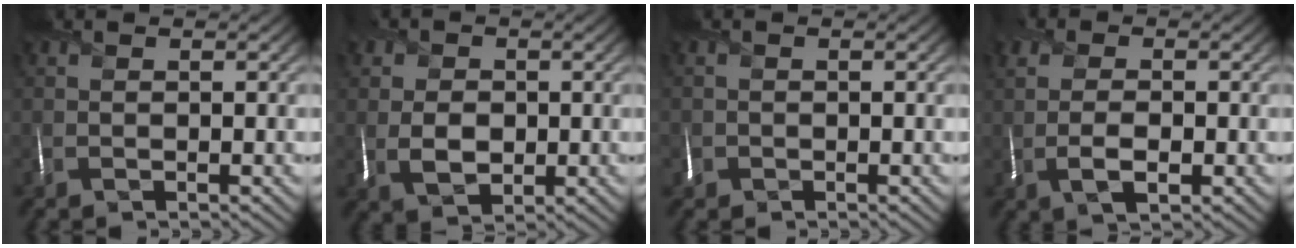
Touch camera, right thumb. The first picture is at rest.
{"total": 5.1, "force": [0.0, 4.2, 3.0], "torque": [-0.062, -0.002, -0.005]}
{"total": 1.3, "force": [-0.5, 1.2, 0.0], "torque": [0.009, -0.005, -0.014]}
{"total": 4.3, "force": [-0.6, 2.5, 3.5], "torque": [-0.072, 0.001, -0.015]}